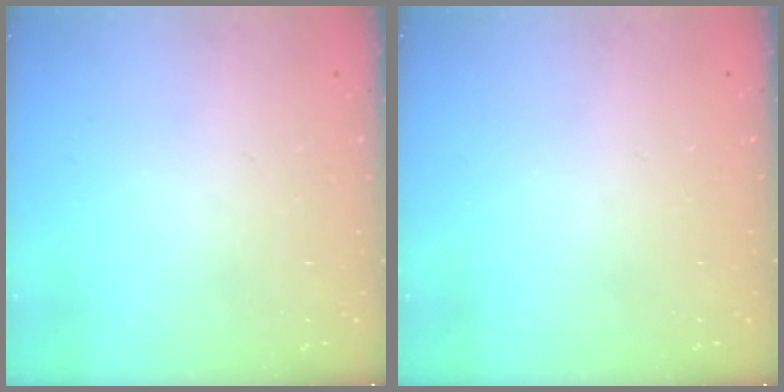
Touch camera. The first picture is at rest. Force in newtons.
{"total": 0.0}